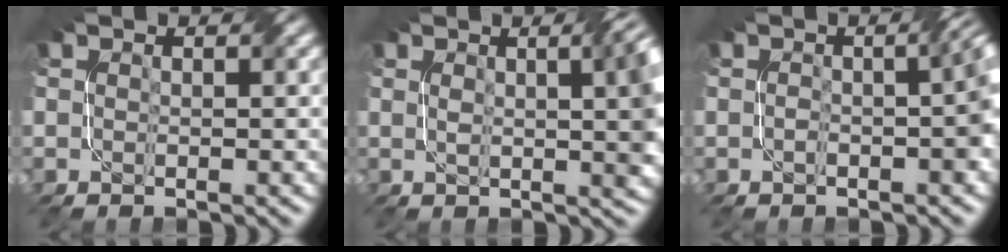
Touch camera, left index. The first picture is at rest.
{"total": 6.0, "force": [1.2, 2.0, 5.5], "torque": [-0.054, 0.012, 0.014]}
{"total": 3.3, "force": [-0.8, 0.8, 3.1], "torque": [-0.046, 0.010, -0.015]}